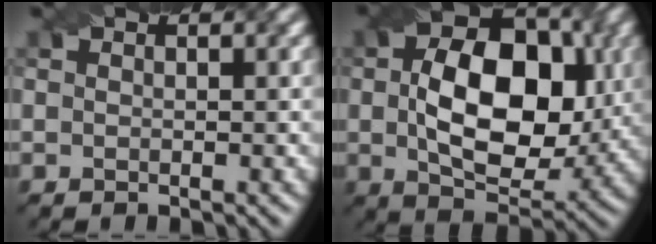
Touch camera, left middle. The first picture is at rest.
{"total": 10.1, "force": [-0.5, 6.5, 7.8], "torque": [-0.134, 0.011, 0.006]}